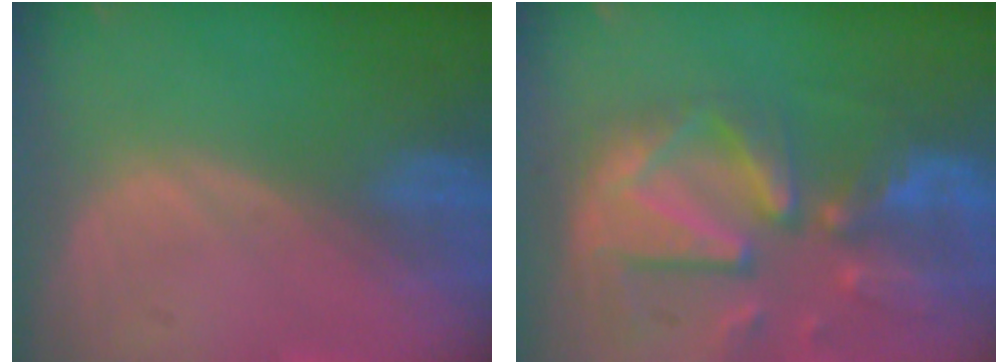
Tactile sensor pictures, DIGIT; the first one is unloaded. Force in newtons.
{"total": 12.3, "press": 10.6, "slide": 6.2}